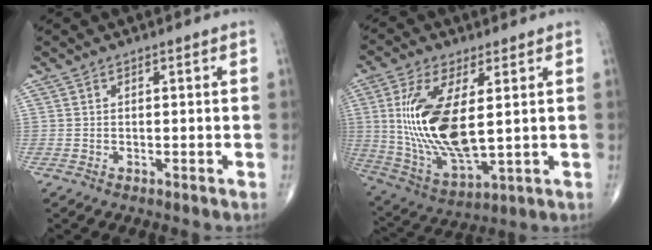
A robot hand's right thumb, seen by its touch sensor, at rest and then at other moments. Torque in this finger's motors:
{"motor_torque": [0.19, 3.34, 1.82, 0.61, 0.24]}